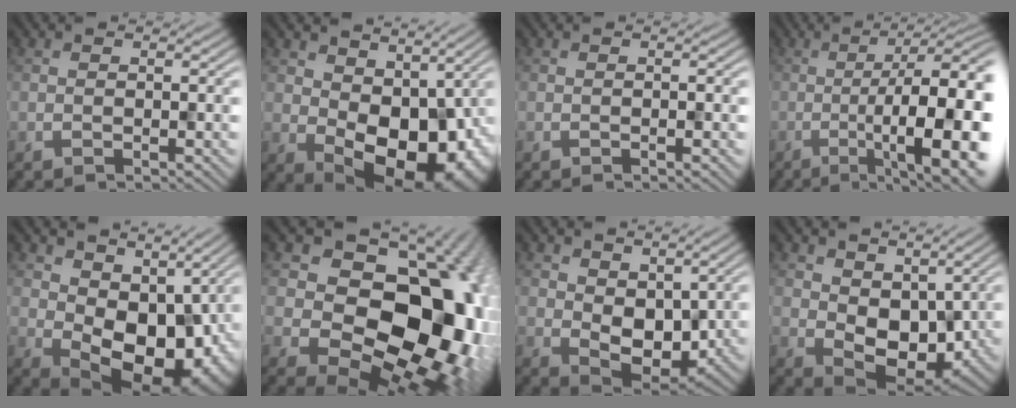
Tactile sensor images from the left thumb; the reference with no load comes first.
{"total": 11.6, "force": [0.8, 7.8, 8.6], "torque": [-0.125, -0.033, 0.037]}
{"total": 1.0, "force": [-0.2, -0.2, 0.9], "torque": [-0.013, 0.000, -0.007]}
{"total": 14.6, "force": [-3.0, 3.8, 13.8], "torque": [-0.174, -0.003, -0.041]}
{"total": 12.0, "force": [2.1, 8.3, 8.4], "torque": [-0.122, -0.035, 0.055]}
{"total": 18.5, "force": [0.6, 14.3, 11.8], "torque": [-0.124, -0.026, 0.021]}
{"total": 5.9, "force": [2.1, 4.0, 3.8], "torque": [-0.079, -0.016, 0.036]}
{"total": 7.2, "force": [2.2, 5.0, 4.8], "torque": [-0.094, -0.018, 0.037]}